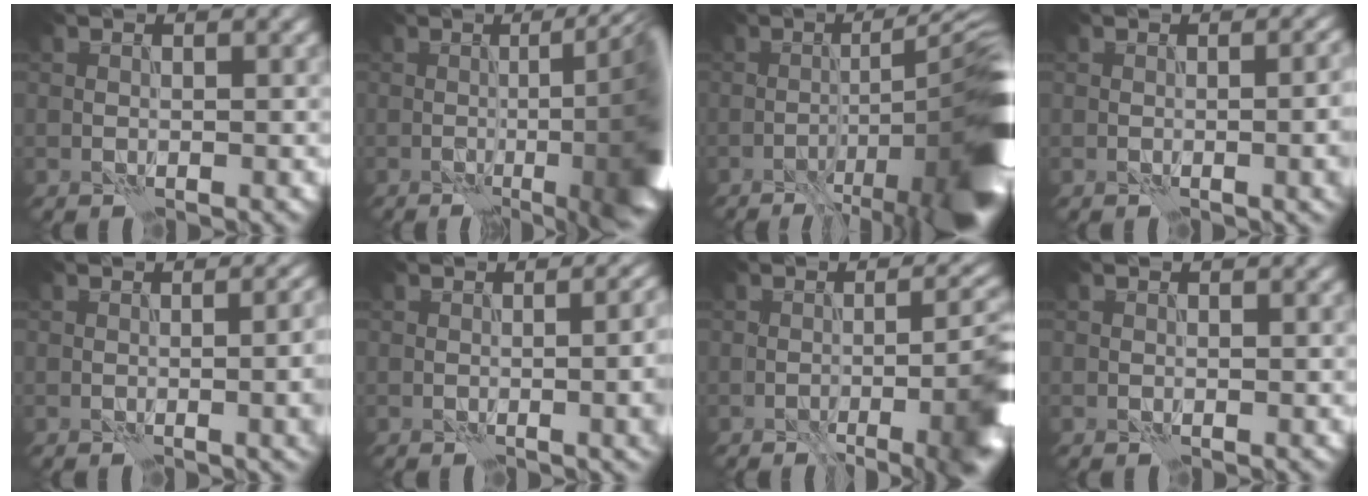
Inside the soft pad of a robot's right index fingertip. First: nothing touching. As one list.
[{"total": 16.8, "force": [-1.2, 6.0, 15.6], "torque": [-0.108, 0.013, -0.011]}, {"total": 14.0, "force": [-5.2, 3.4, 12.6], "torque": [-0.129, 0.004, -0.068]}, {"total": 5.6, "force": [-0.5, 2.2, 5.1], "torque": [-0.046, -0.007, 0.001]}, {"total": 6.4, "force": [-0.5, 2.6, 5.8], "torque": [-0.048, -0.005, 0.001]}, {"total": 7.0, "force": [-0.5, 2.9, 6.4], "torque": [-0.050, -0.002, -0.001]}, {"total": 9.6, "force": [-4.0, 2.8, 8.3], "torque": [-0.081, 0.000, -0.047]}, {"total": 0.0}]